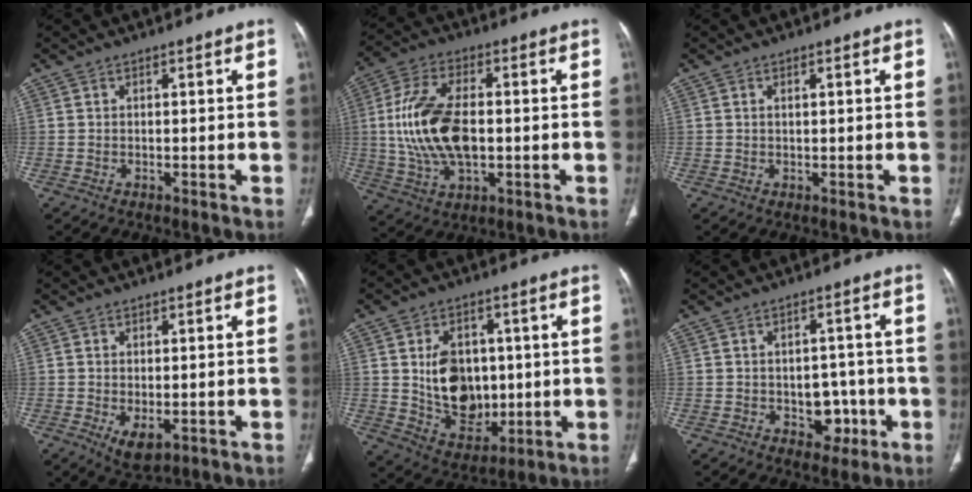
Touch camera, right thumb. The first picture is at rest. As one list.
[{"total": 16.3, "force": [-0.2, 8.8, 13.7], "torque": [-0.274, 0.006, 0.000]}, {"total": 1.0, "force": [0.4, 0.4, 0.8], "torque": [-0.016, 0.003, 0.008]}, {"total": 4.3, "force": [-1.1, 2.2, 3.5], "torque": [-0.056, -0.012, -0.004]}, {"total": 13.4, "force": [1.0, 9.8, 9.0], "torque": [-0.102, -0.012, 0.035]}, {"total": 5.9, "force": [-1.6, 4.5, 3.5], "torque": [-0.011, 0.016, -0.013]}]